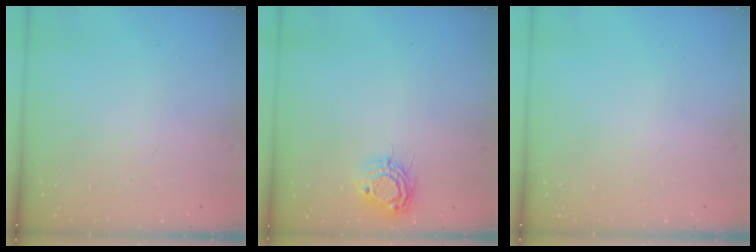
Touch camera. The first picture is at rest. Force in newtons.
{"total": 8.3, "press": 8.3, "slide": 0.7}
{"total": 0.0}